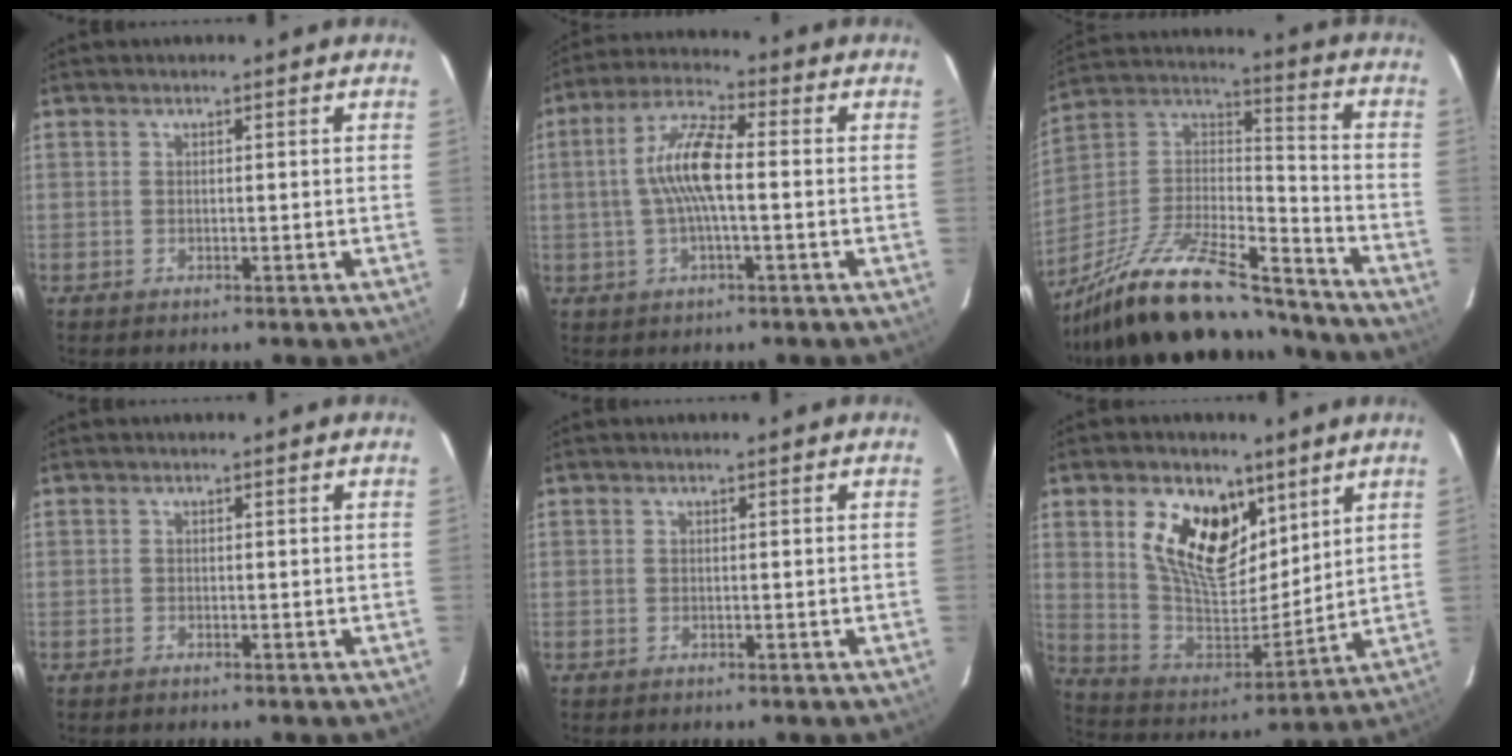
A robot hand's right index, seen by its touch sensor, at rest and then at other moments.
{"total": 9.4, "force": [-0.3, 2.3, 9.1], "torque": [-0.183, 0.014, -0.007]}
{"total": 26.9, "force": [-21.0, 8.0, 14.9], "torque": [-0.281, -0.001, -0.337]}
{"total": 0.0}
{"total": 0.0}
{"total": 17.1, "force": [8.4, 9.6, 11.4], "torque": [-0.212, 0.001, 0.161]}